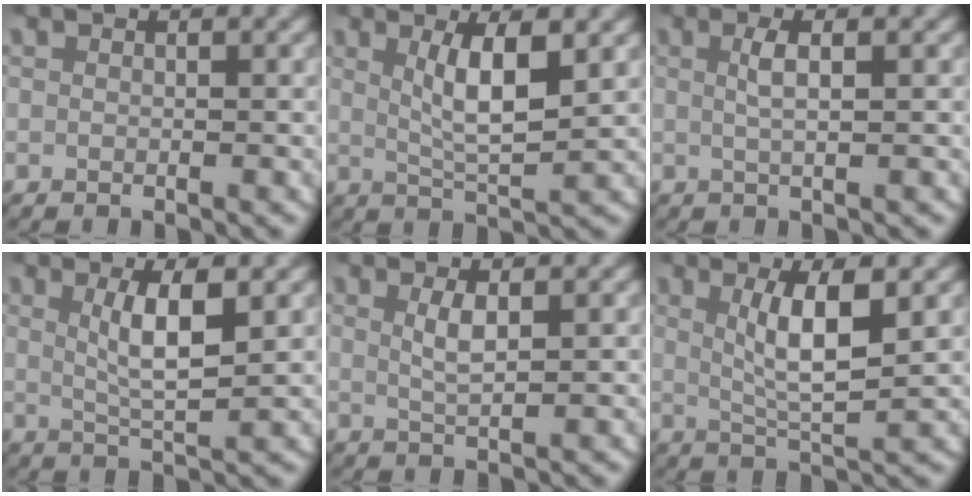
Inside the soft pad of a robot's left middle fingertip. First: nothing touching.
{"total": 4.6, "force": [1.3, 1.1, 4.2], "torque": [-0.072, -0.008, 0.029]}
{"total": 1.9, "force": [0.5, 0.0, 1.8], "torque": [-0.038, 0.003, 0.009]}
{"total": 4.0, "force": [1.0, 0.7, 3.8], "torque": [-0.067, -0.006, 0.024]}
{"total": 1.9, "force": [0.7, 0.1, 1.8], "torque": [-0.040, -0.004, 0.017]}
{"total": 5.0, "force": [1.4, 1.0, 4.7], "torque": [-0.080, -0.006, 0.029]}